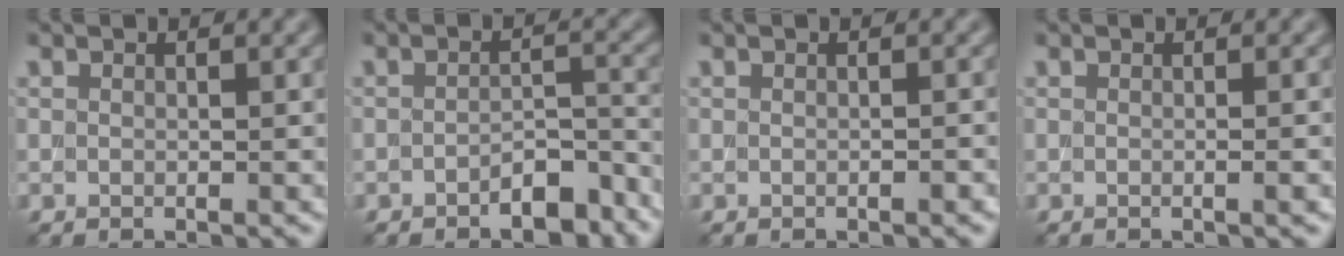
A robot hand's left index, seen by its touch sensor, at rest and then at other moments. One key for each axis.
{"total": 3.7, "fx": -2.6, "fy": 1.2, "fz": 2.3, "tx": -0.034, "ty": 0.008, "tz": -0.041}
{"total": 0.9, "fx": -0.2, "fy": 0.3, "fz": 0.8, "tx": -0.006, "ty": -0.001, "tz": -0.006}
{"total": 1.7, "fx": 0.0, "fy": 0.6, "fz": 1.6, "tx": -0.012, "ty": -0.003, "tz": -0.010}